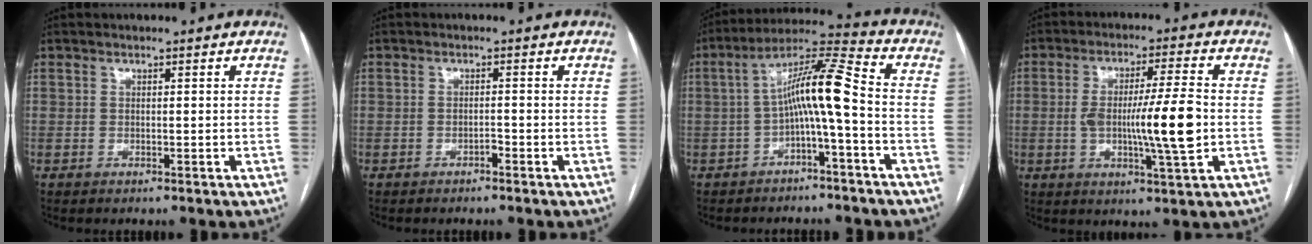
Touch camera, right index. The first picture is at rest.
{"total": 0.9, "force": [-0.7, 0.3, 0.5], "torque": [-0.008, 0.002, -0.012]}
{"total": 9.9, "force": [-1.6, 0.2, 9.8], "torque": [-0.168, 0.036, -0.032]}
{"total": 11.2, "force": [-1.1, 0.6, 11.2], "torque": [-0.193, -0.001, -0.020]}